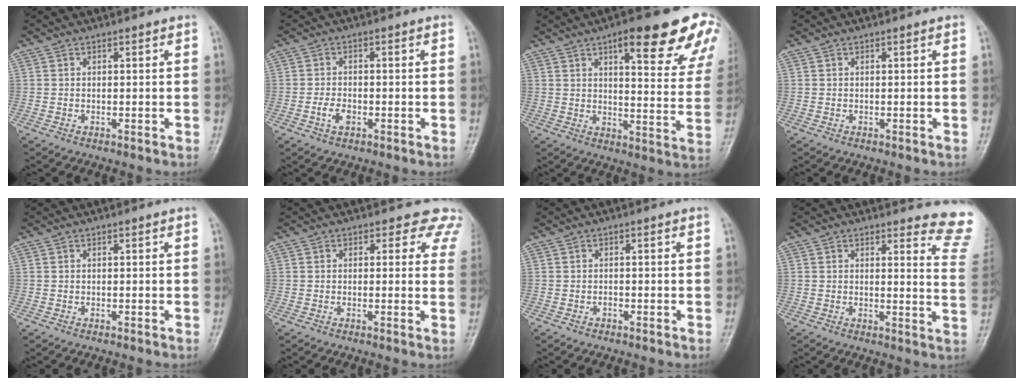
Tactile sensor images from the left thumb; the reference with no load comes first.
{"total": 2.9, "force": [-1.3, 1.8, 1.8], "torque": [-0.031, 0.009, -0.025]}
{"total": 19.9, "force": [11.5, 5.3, 15.4], "torque": [-0.158, -0.037, 0.139]}
{"total": 0.0}
{"total": 0.0}
{"total": 6.1, "force": [4.8, 3.7, 0.7], "torque": [0.045, -0.015, 0.024]}
{"total": 0.7, "force": [-0.4, 0.5, 0.1], "torque": [0.006, 0.004, -0.011]}
{"total": 10.1, "force": [9.9, 1.7, 1.1], "torque": [0.030, -0.117, 0.071]}